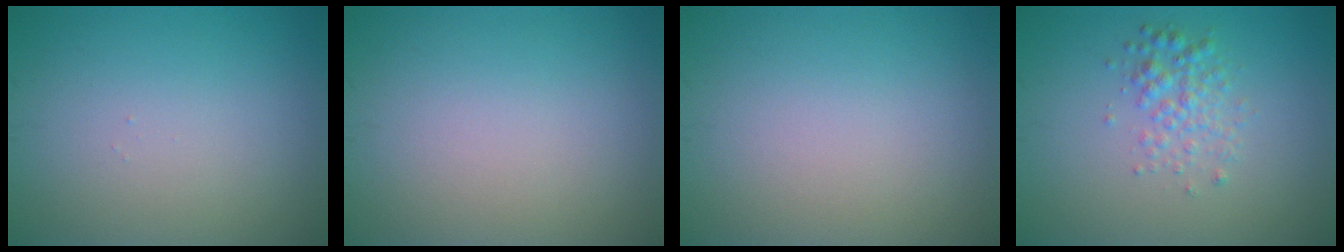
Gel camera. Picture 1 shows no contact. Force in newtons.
{"total": 0.0}
{"total": 0.0}
{"total": 2.3, "press": 2.3, "slide": 0.1}